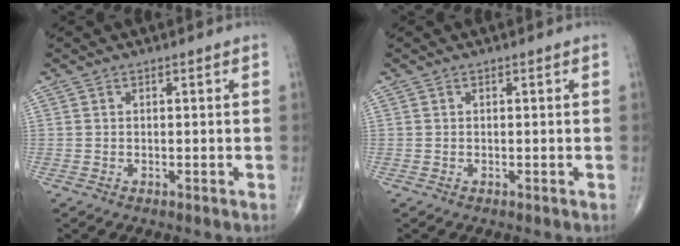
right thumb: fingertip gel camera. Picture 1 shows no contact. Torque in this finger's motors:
{"motor_torque": [0.00, 0.00, -0.03, 0.03, 0.00]}